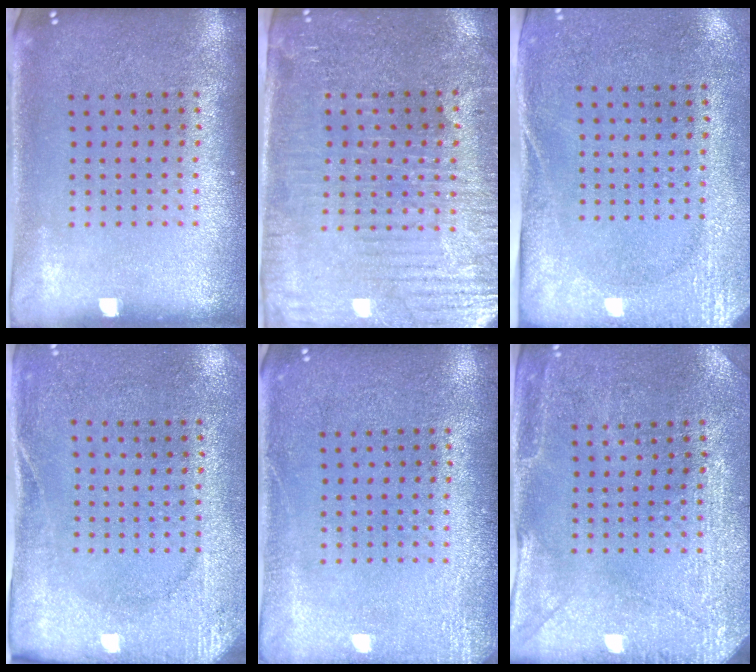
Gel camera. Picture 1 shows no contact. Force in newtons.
{"total": 3.7, "press": 3.5, "slide": 1.4}
{"total": 2.8, "press": 2.2, "slide": 1.7}
{"total": 2.6, "press": 2.2, "slide": 1.4}
{"total": 2.1, "press": 2.1, "slide": 0.3}
{"total": 2.8, "press": 2.7, "slide": 0.9}